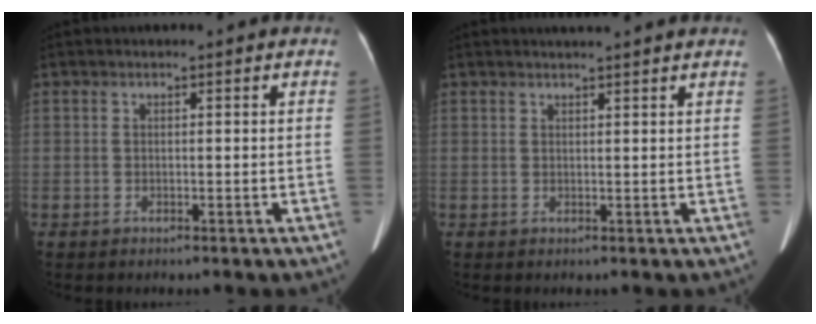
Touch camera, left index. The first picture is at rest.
{"total": 5.0, "force": [4.5, -0.2, 2.2], "torque": [-0.029, 0.023, 0.050]}